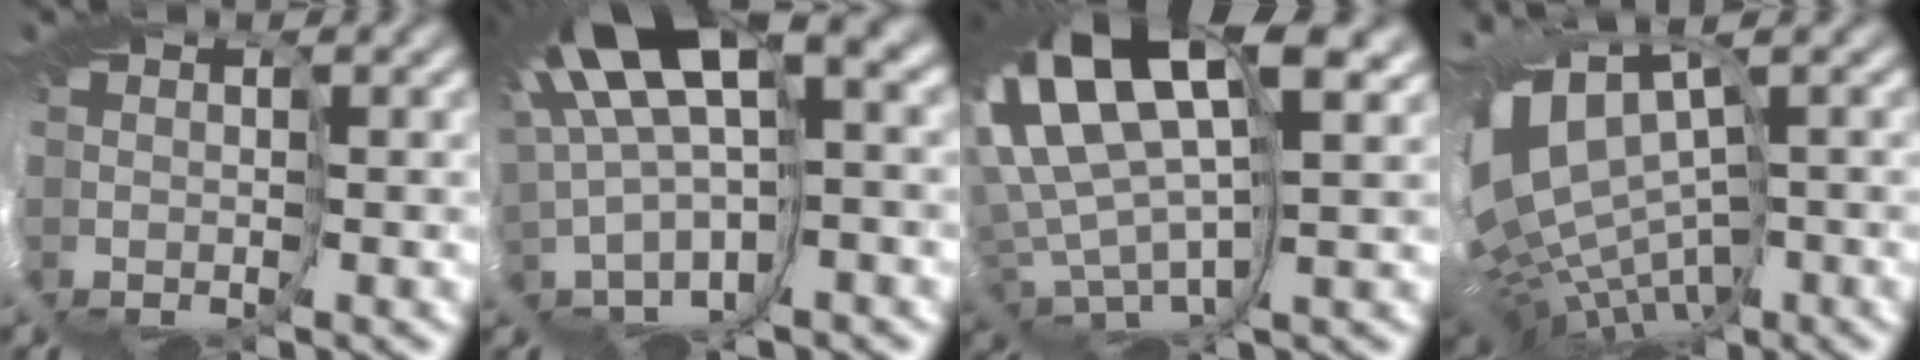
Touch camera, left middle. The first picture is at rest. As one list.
[{"total": 9.2, "force": [3.4, 1.9, 8.4], "torque": [-0.202, 0.014, 0.081]}, {"total": 11.4, "force": [5.3, 2.9, 9.6], "torque": [-0.241, 0.017, 0.105]}, {"total": 8.9, "force": [-1.8, 3.4, 8.0], "torque": [-0.165, 0.009, 0.011]}]